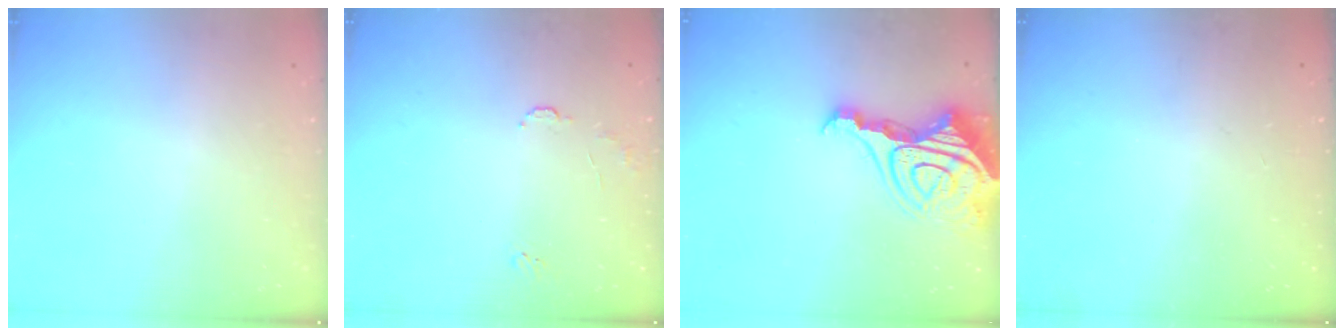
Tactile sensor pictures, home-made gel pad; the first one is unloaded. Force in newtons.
{"total": 6.0, "press": 5.9, "slide": 0.7}
{"total": 20.6, "press": 20.5, "slide": 2.0}
{"total": 0.0}